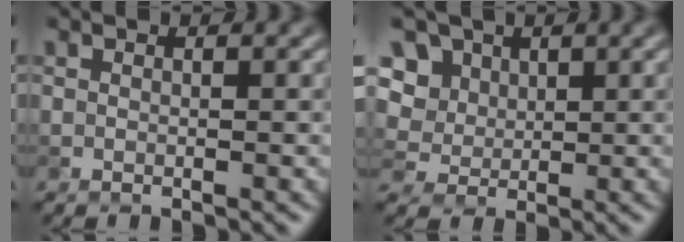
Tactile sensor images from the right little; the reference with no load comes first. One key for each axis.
{"total": 8.6, "fx": 4.1, "fy": 6.6, "fz": 3.7, "tx": -0.084, "ty": 0.019, "tz": 0.059}